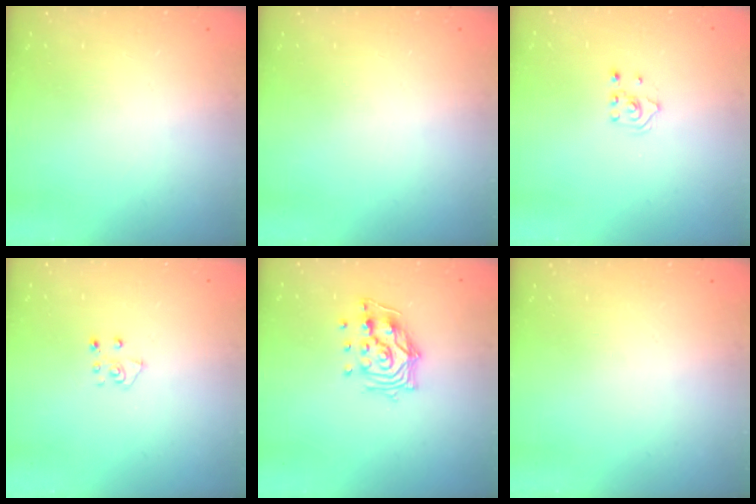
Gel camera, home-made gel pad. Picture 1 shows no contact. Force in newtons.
{"total": 0.0}
{"total": 2.4, "press": 2.2, "slide": 0.8}
{"total": 5.7, "press": 5.7, "slide": 0.7}
{"total": 11.8, "press": 11.7, "slide": 1.4}
{"total": 0.0}